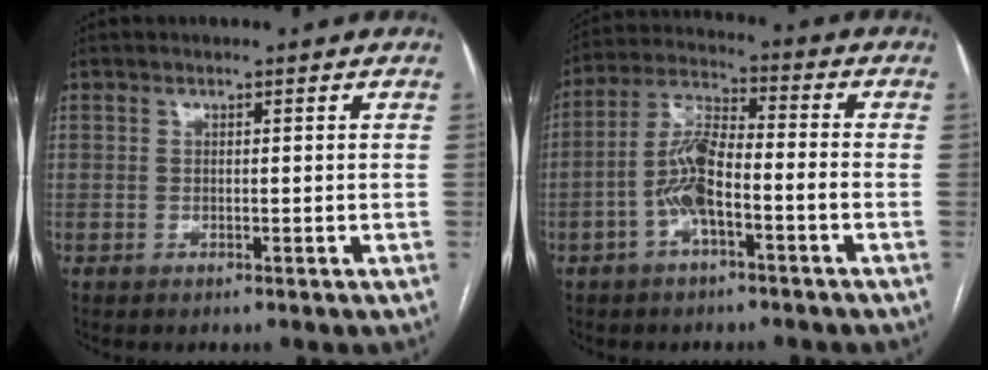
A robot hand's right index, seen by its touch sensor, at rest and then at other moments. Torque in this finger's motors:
{"motor_torque": [1.52, -0.46, 0.75, 0.17]}